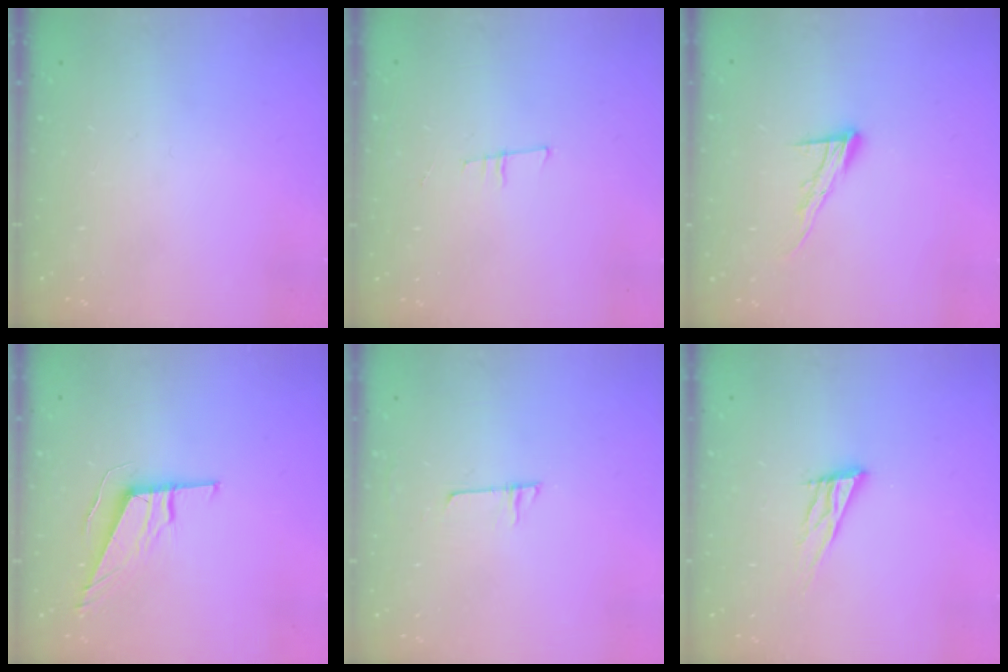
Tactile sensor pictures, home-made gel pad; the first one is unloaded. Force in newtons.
{"total": 6.6, "press": 5.9, "slide": 2.9}
{"total": 9.8, "press": 9.8, "slide": 0.6}
{"total": 9.7, "press": 9.5, "slide": 2.0}
{"total": 4.4, "press": 4.4, "slide": 0.5}
{"total": 11.0, "press": 10.7, "slide": 2.6}